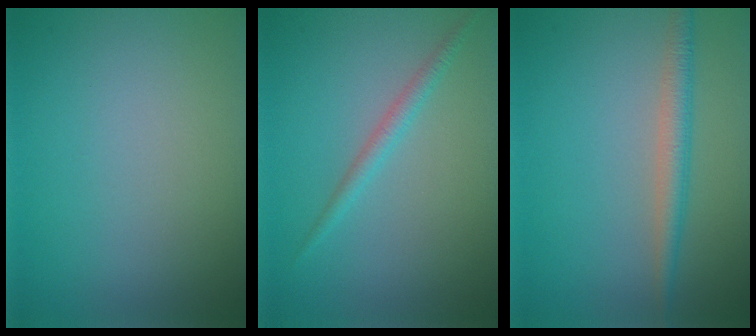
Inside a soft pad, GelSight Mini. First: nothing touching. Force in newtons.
{"total": 1.5, "press": 1.5, "slide": 0.1}
{"total": 2.5, "press": 2.5, "slide": 0.0}